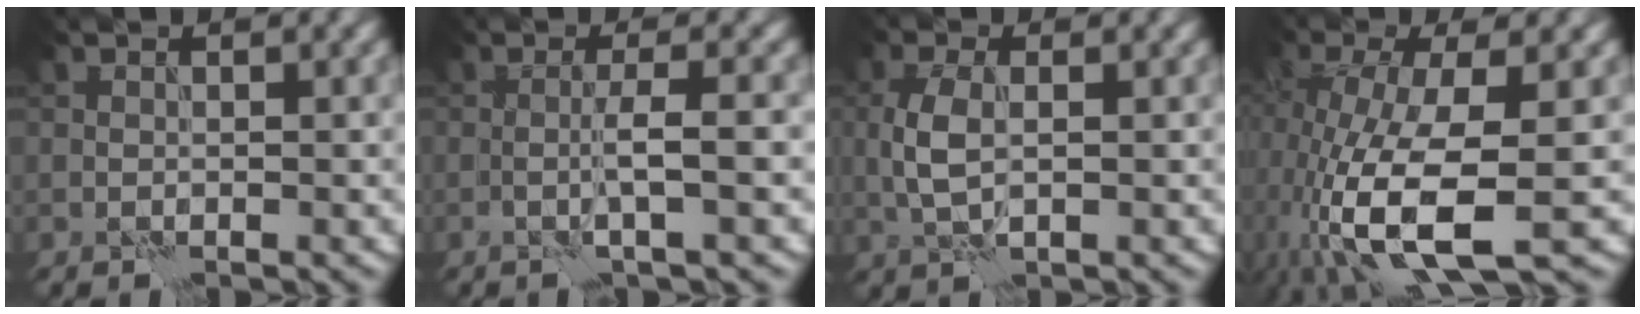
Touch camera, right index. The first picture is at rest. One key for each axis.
{"total": 2.6, "fx": -0.4, "fy": 0.2, "fz": 2.5, "tx": -0.045, "ty": 0.003, "tz": -0.014}
{"total": 3.3, "fx": 0.0, "fy": 1.7, "fz": 2.8, "tx": -0.069, "ty": 0.001, "tz": 0.002}
{"total": 10.8, "fx": -3.2, "fy": 3.9, "fz": 9.5, "tx": -0.203, "ty": -0.024, "tz": -0.055}